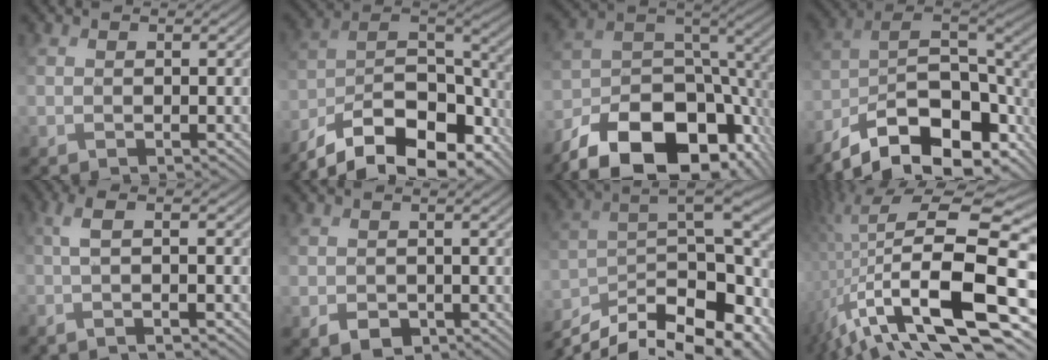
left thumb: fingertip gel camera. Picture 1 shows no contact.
{"total": 16.8, "force": [-12.1, 6.9, 9.4], "torque": [-0.238, -0.030, -0.186]}
{"total": 18.6, "force": [-11.6, 9.4, 11.0], "torque": [-0.247, -0.043, -0.180]}
{"total": 16.9, "force": [-11.0, 6.6, 11.0], "torque": [-0.253, -0.037, -0.168]}
{"total": 4.5, "force": [-0.7, 1.1, 4.3], "torque": [-0.074, 0.001, -0.026]}
{"total": 2.2, "force": [-1.0, 1.7, 1.0], "torque": [-0.019, -0.010, -0.018]}
{"total": 15.6, "force": [-10.7, 4.9, 10.2], "torque": [-0.239, -0.033, -0.165]}
{"total": 17.8, "force": [-4.2, 6.2, 16.2], "torque": [-0.313, -0.004, -0.072]}